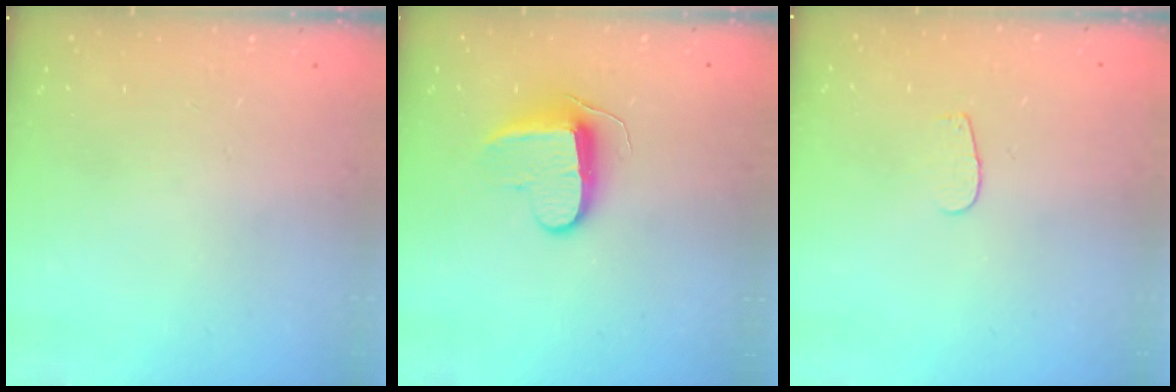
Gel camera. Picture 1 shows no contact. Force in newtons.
{"total": 9.3, "press": 9.3, "slide": 0.0}
{"total": 2.6, "press": 2.5, "slide": 0.3}